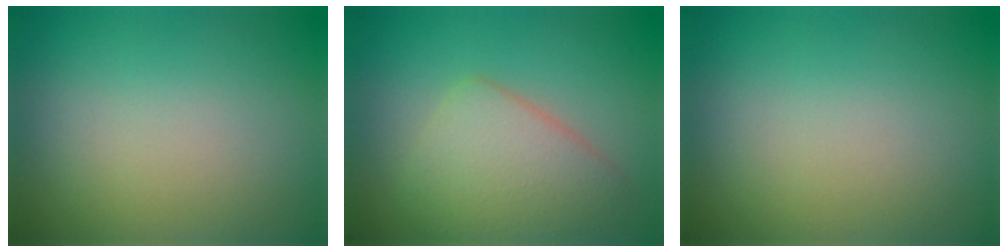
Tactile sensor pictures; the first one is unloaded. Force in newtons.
{"total": 4.8, "press": 4.8, "slide": 0.1}
{"total": 0.0}